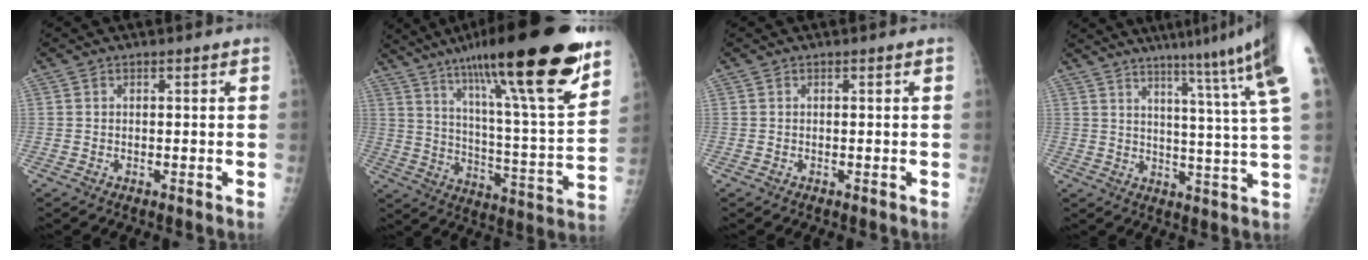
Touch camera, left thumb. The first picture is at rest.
{"total": 28.6, "force": [18.6, 4.0, 21.3], "torque": [-0.324, -0.054, 0.297]}
{"total": 0.0}
{"total": 17.4, "force": [11.1, -0.5, 13.4], "torque": [-0.174, -0.059, 0.138]}